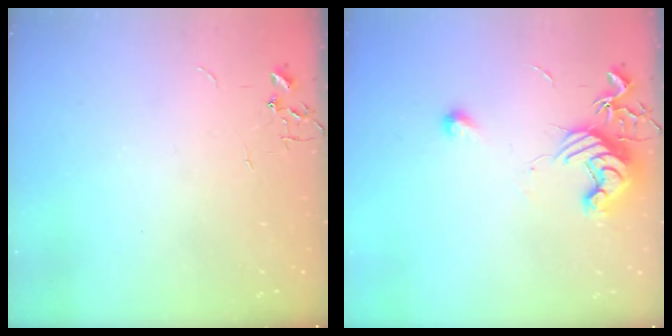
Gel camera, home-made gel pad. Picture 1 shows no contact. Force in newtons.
{"total": 12.2, "press": 12.2, "slide": 1.0}